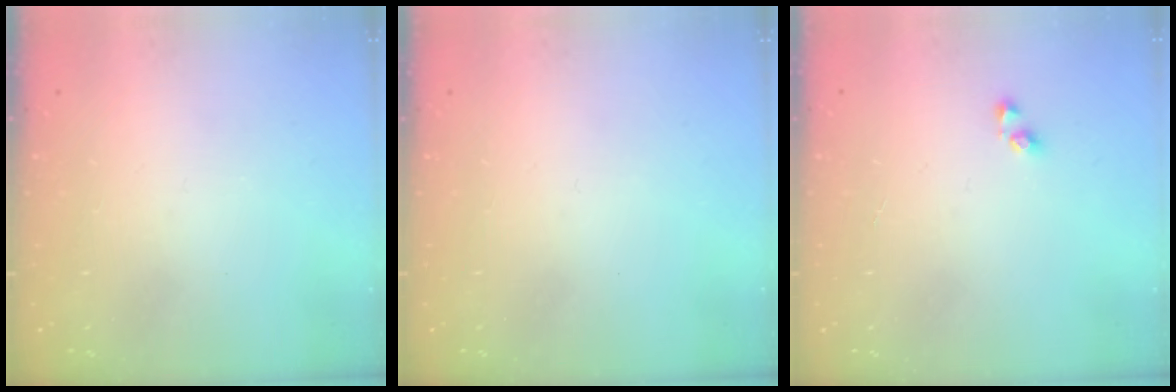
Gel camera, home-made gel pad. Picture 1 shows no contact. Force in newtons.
{"total": 0.0}
{"total": 2.9, "press": 2.9, "slide": 0.3}